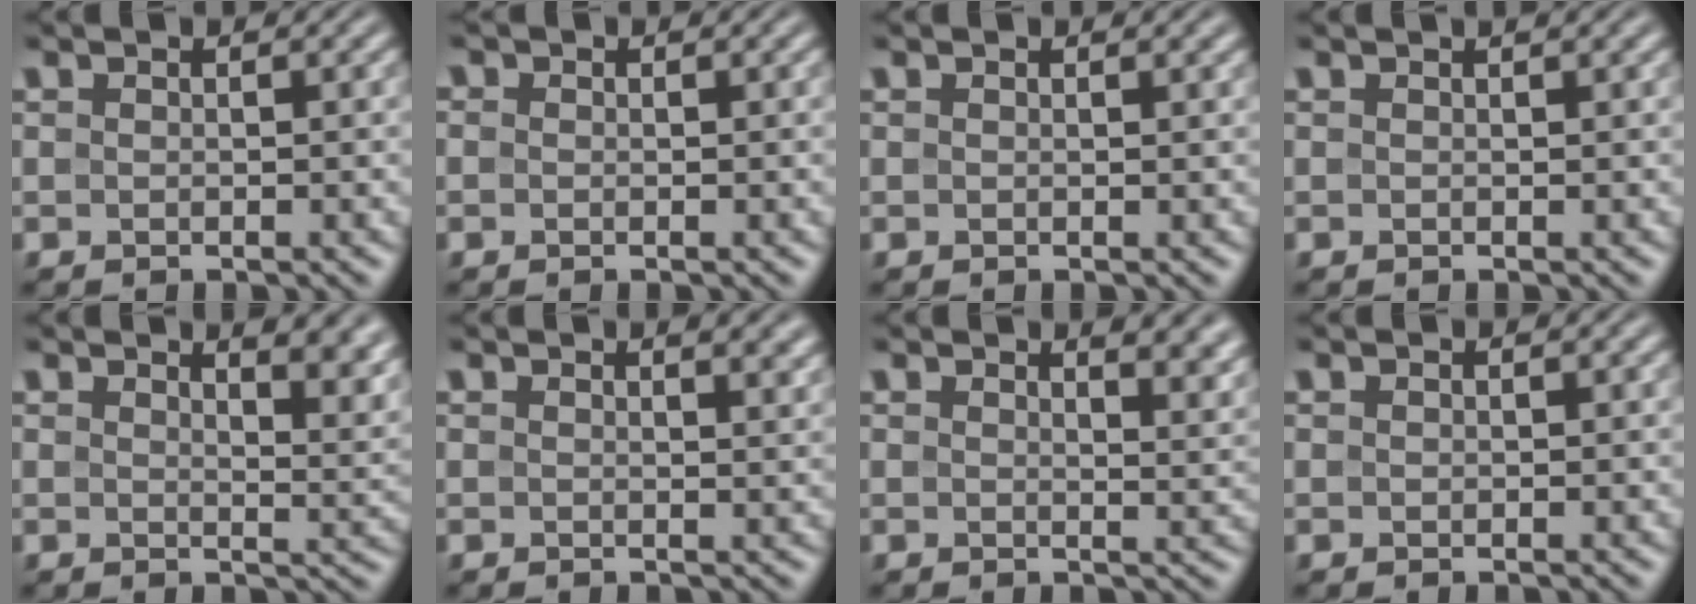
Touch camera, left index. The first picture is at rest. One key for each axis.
{"total": 0.7, "fx": 0.1, "fy": 0.6, "fz": 0.2, "tx": -0.002, "ty": -0.005, "tz": -0.003}
{"total": 0.6, "fx": 0.5, "fy": 0.1, "fz": 0.3, "tx": -0.004, "ty": 0.002, "tz": 0.008}
{"total": 0.7, "fx": 0.4, "fy": 0.1, "fz": 0.5, "tx": -0.006, "ty": 0.004, "tz": 0.005}
{"total": 6.5, "fx": 4.4, "fy": 2.7, "fz": 4.1, "tx": -0.024, "ty": 0.011, "tz": 0.050}
{"total": 2.3, "fx": 1.6, "fy": 0.8, "fz": 1.5, "tx": -0.007, "ty": 0.002, "tz": 0.022}
{"total": 5.0, "fx": 3.5, "fy": 2.1, "fz": 3.0, "tx": -0.016, "ty": 0.012, "tz": 0.039}
{"total": 0.0}